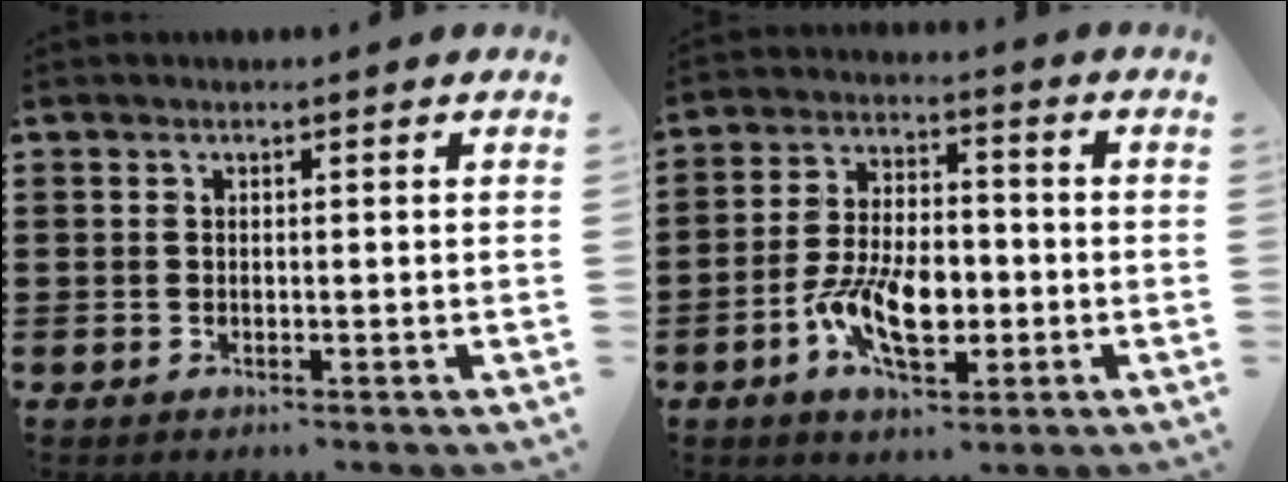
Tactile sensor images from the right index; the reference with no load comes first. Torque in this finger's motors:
{"motor_torque": [2.14, 0.00, 0.48, 0.21]}